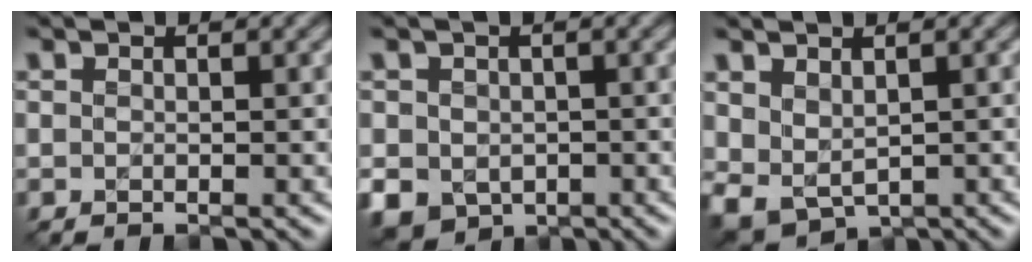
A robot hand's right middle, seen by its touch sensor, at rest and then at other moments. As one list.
[{"total": 5.2, "force": [-1.4, 4.5, 2.3], "torque": [-0.050, -0.016, -0.024]}, {"total": 3.1, "force": [1.0, 2.2, 1.9], "torque": [-0.045, -0.012, 0.026]}]